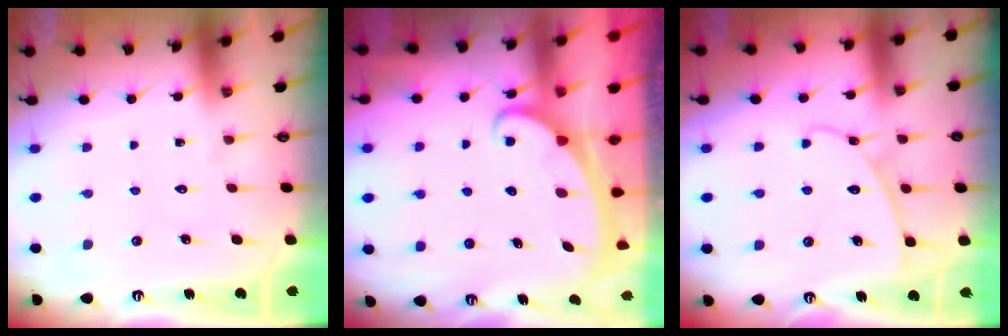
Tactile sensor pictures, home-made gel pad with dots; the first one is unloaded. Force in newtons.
{"total": 2.4, "press": 2.4, "slide": 0.3}
{"total": 6.4, "press": 6.4, "slide": 0.2}